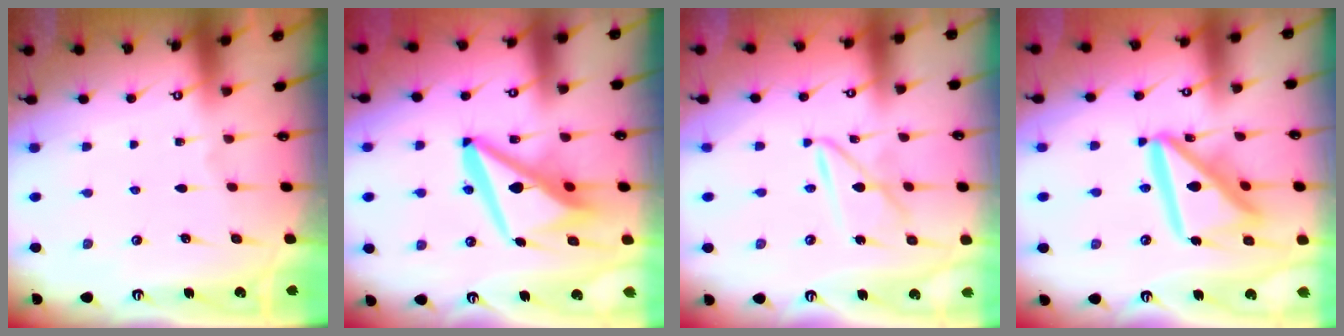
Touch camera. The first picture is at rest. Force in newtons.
{"total": 14.0, "press": 13.9, "slide": 1.7}
{"total": 9.1, "press": 9.1, "slide": 0.8}
{"total": 18.1, "press": 18.0, "slide": 1.8}